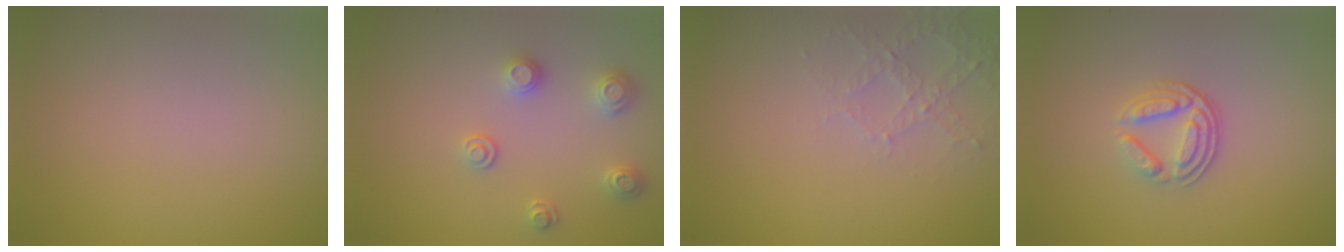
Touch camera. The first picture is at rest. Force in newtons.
{"total": 2.4, "press": 2.4, "slide": 0.4}
{"total": 2.2, "press": 2.1, "slide": 0.6}
{"total": 3.5, "press": 2.6, "slide": 2.3}